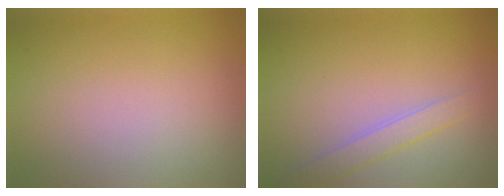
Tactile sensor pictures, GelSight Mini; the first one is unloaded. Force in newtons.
{"total": 2.0, "press": 2.0, "slide": 0.0}